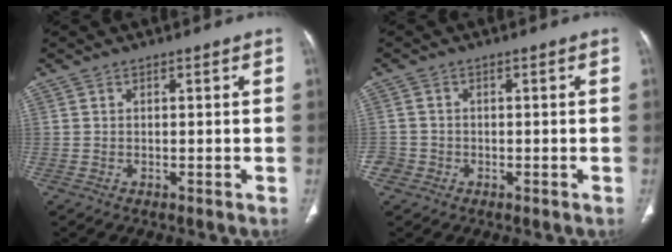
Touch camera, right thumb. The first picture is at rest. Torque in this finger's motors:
{"motor_torque": [0.15, 0.04, -0.16, 0.00, 0.03]}